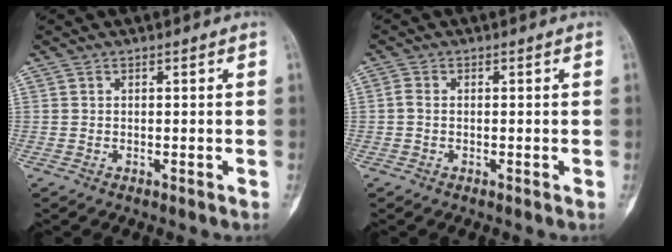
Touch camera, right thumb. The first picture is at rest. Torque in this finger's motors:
{"motor_torque": [-0.24, 0.52, 0.34, 0.00, -0.03]}